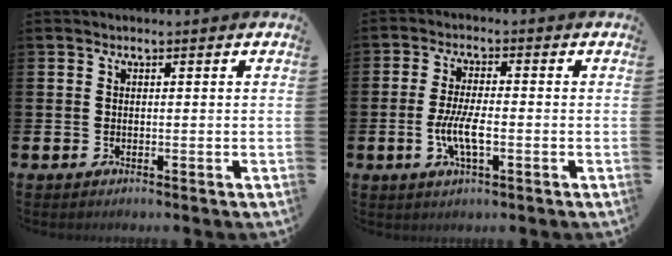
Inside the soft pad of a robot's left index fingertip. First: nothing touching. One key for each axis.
{"total": 5.0, "fx": -1.2, "fy": 1.6, "fz": 4.6, "tx": -0.083, "ty": -0.003, "tz": -0.026}